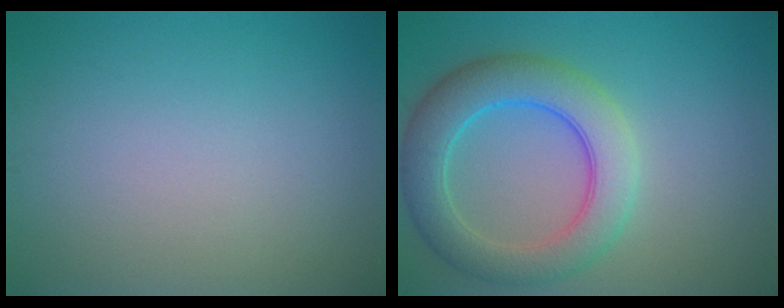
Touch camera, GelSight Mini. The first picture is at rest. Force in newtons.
{"total": 6.6, "press": 6.6, "slide": 0.0}